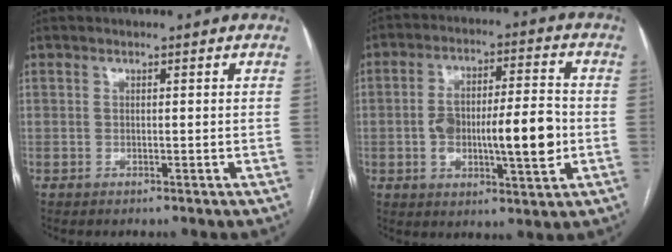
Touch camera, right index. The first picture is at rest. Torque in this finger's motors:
{"motor_torque": [0.47, 0.04, 0.34, 0.10]}